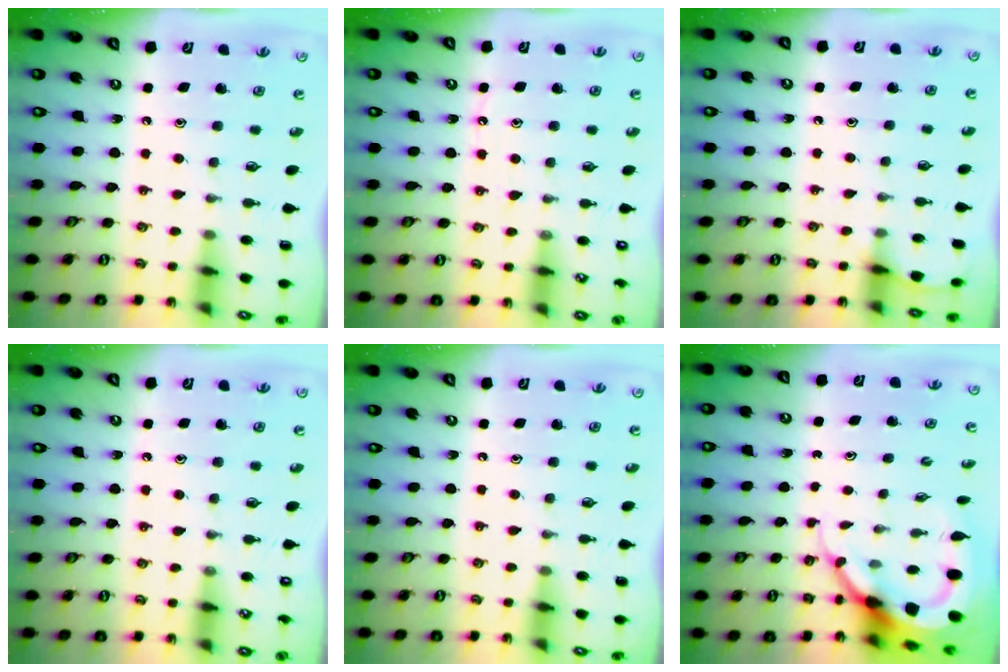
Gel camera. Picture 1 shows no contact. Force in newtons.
{"total": 5.3, "press": 5.2, "slide": 0.5}
{"total": 4.3, "press": 4.3, "slide": 0.6}
{"total": 4.1, "press": 4.1, "slide": 0.6}
{"total": 0.0}
{"total": 8.0, "press": 7.9, "slide": 1.1}